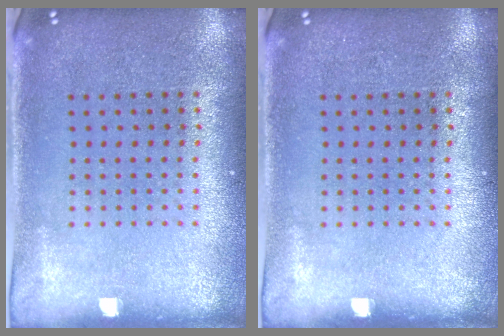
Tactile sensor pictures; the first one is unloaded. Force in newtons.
{"total": 0.0}